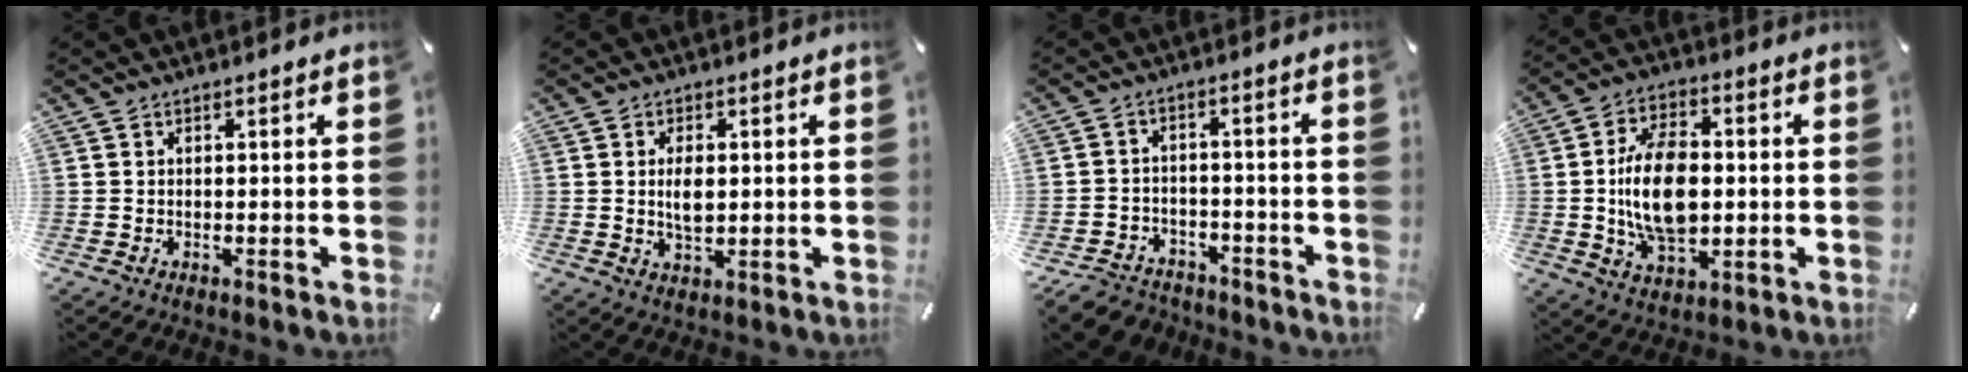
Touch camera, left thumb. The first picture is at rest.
{"total": 4.7, "force": [0.5, 2.6, 3.9], "torque": [-0.071, -0.004, 0.003]}
{"total": 5.7, "force": [-4.4, 3.3, 1.3], "torque": [-0.032, 0.021, -0.086]}
{"total": 14.7, "force": [-0.4, 9.0, 11.6], "torque": [-0.231, -0.003, -0.011]}